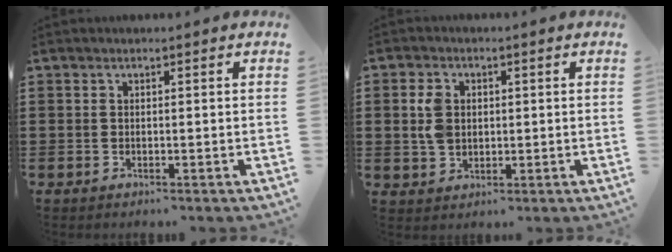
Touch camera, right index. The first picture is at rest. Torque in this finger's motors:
{"motor_torque": [0.16, -0.10, 0.11, 0.08]}